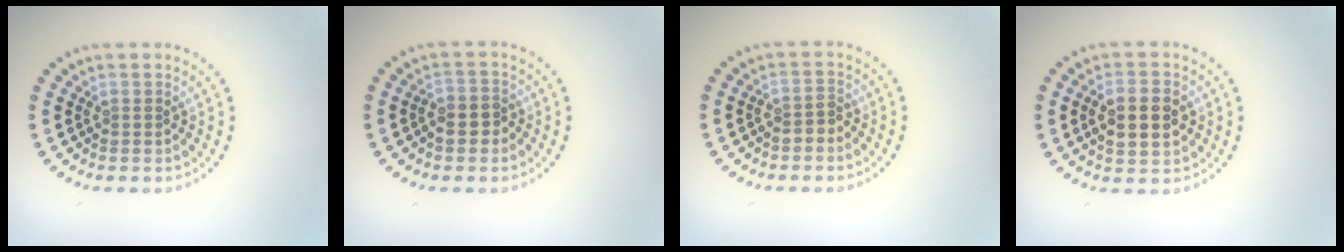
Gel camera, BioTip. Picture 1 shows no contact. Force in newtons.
{"total": 2.4, "press": 2.2, "slide": 1.0}
{"total": 1.4, "press": 1.2, "slide": 0.7}
{"total": 4.7, "press": 4.7, "slide": 0.4}